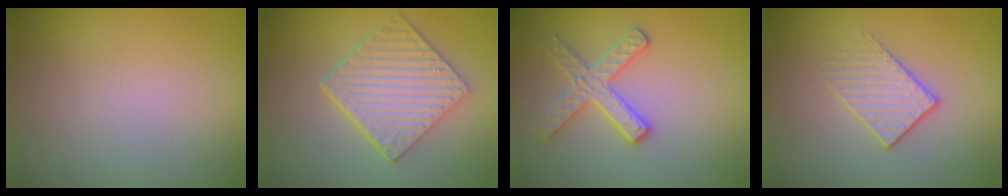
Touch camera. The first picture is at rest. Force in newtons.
{"total": 5.3, "press": 4.4, "slide": 2.9}
{"total": 2.8, "press": 2.7, "slide": 0.6}
{"total": 1.8, "press": 1.4, "slide": 1.1}